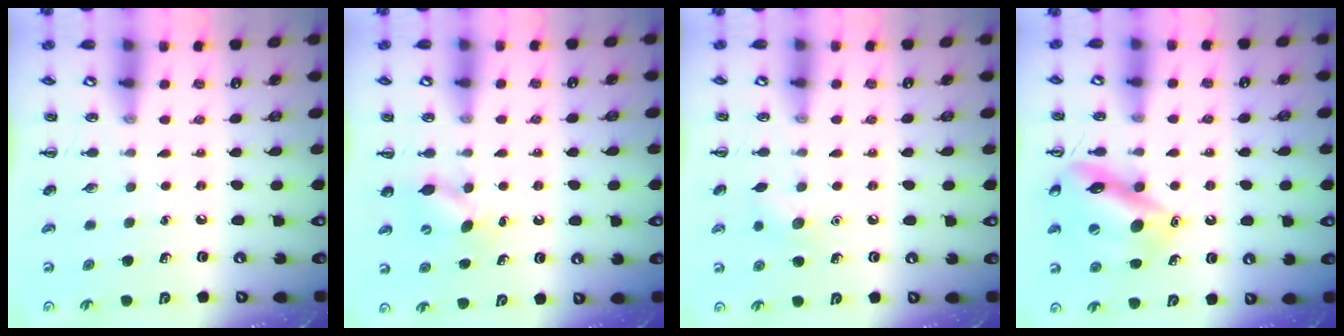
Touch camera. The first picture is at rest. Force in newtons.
{"total": 6.1, "press": 6.0, "slide": 1.4}
{"total": 7.0, "press": 6.7, "slide": 1.8}
{"total": 14.2, "press": 14.0, "slide": 2.1}